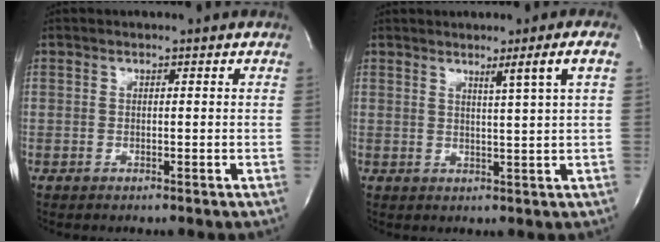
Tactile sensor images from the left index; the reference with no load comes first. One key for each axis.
{"total": 3.5, "fx": 1.6, "fy": -1.5, "fz": 2.8, "tx": -0.048, "ty": -0.021, "tz": 0.033}